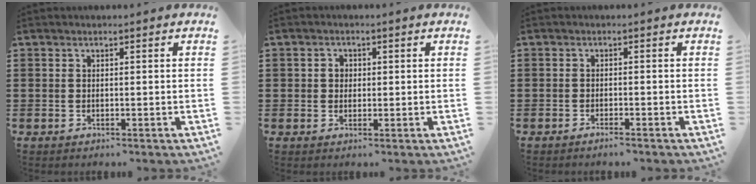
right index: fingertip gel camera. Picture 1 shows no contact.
{"total": 1.7, "force": [0.2, 1.6, 0.7], "torque": [-0.018, 0.010, 0.002]}
{"total": 1.0, "force": [-1.0, -0.1, 0.4], "torque": [-0.009, -0.002, -0.018]}